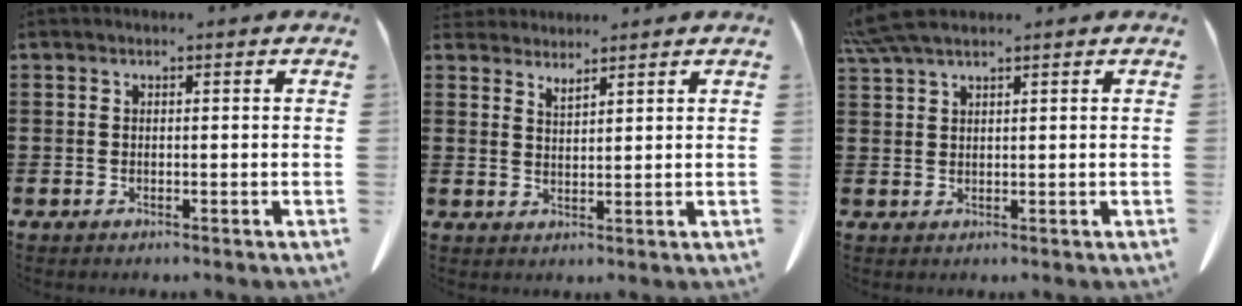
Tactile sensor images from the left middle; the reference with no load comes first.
{"total": 2.5, "force": [2.5, 0.1, 0.2], "torque": [-0.011, -0.006, 0.047]}
{"total": 4.4, "force": [3.5, 0.6, 2.5], "torque": [-0.059, -0.001, 0.067]}